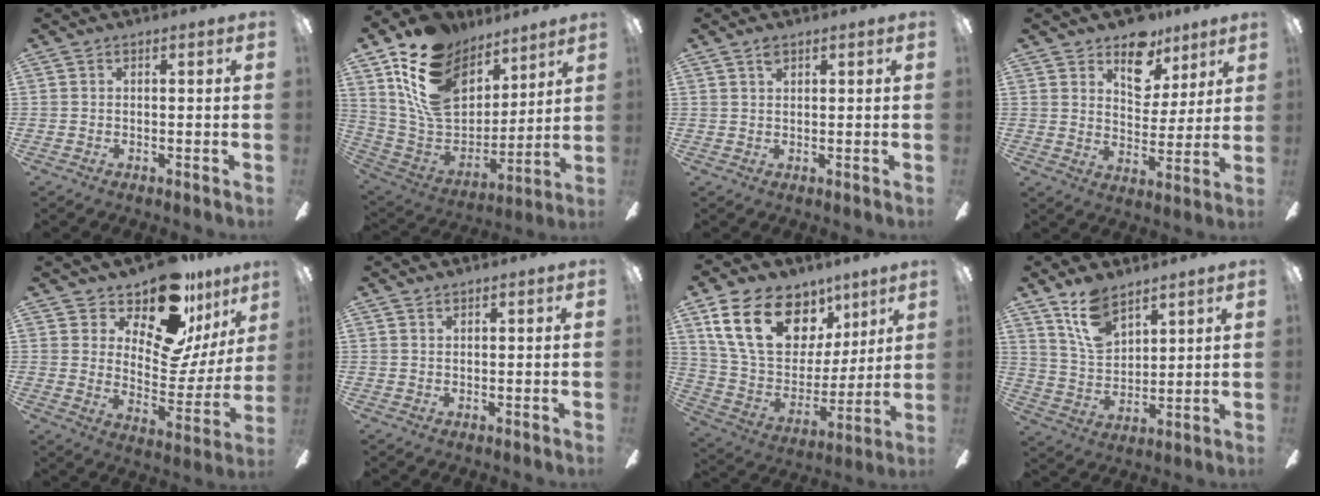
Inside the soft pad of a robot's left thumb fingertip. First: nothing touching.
{"total": 21.0, "force": [12.0, 13.4, 10.9], "torque": [-0.224, -0.062, 0.226]}
{"total": 1.8, "force": [1.4, 0.8, 0.9], "torque": [-0.013, -0.004, 0.025]}
{"total": 11.8, "force": [7.7, 7.5, 4.9], "torque": [-0.063, -0.048, 0.142]}
{"total": 18.0, "force": [14.5, 6.7, 8.4], "torque": [-0.124, -0.122, 0.247]}
{"total": 1.0, "force": [0.9, 0.3, 0.1], "torque": [-0.002, -0.001, 0.019]}
{"total": 21.7, "force": [11.9, 13.7, 11.9], "torque": [-0.191, -0.058, 0.216]}
{"total": 11.5, "force": [8.3, 5.8, 5.4], "torque": [-0.117, -0.032, 0.160]}